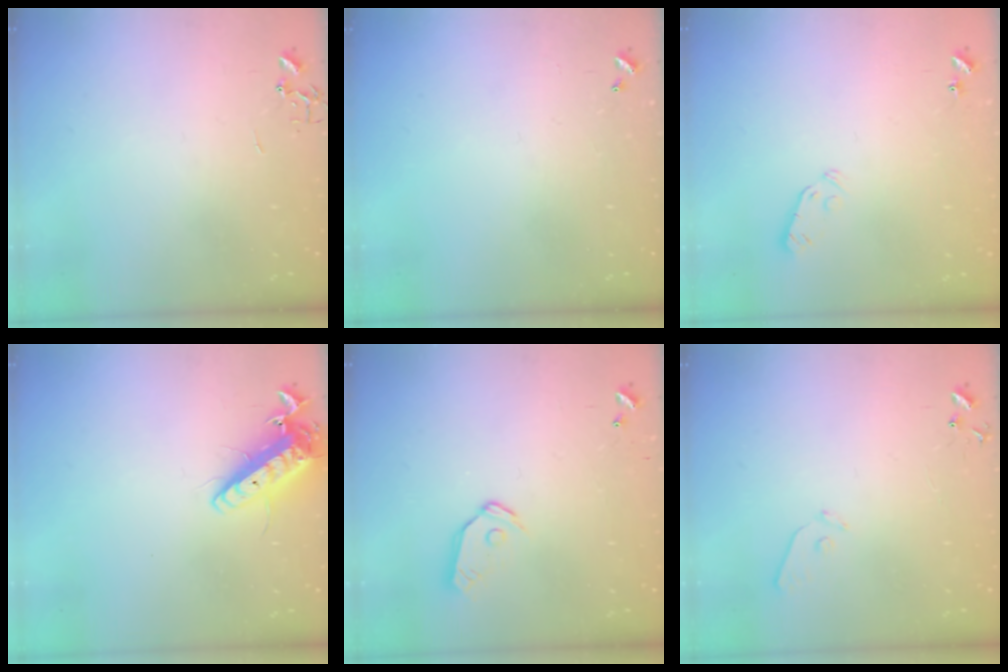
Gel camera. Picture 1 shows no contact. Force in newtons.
{"total": 0.0}
{"total": 4.1, "press": 4.0, "slide": 0.7}
{"total": 13.4, "press": 13.1, "slide": 2.5}
{"total": 9.2, "press": 9.2, "slide": 1.0}
{"total": 6.6, "press": 6.6, "slide": 0.7}